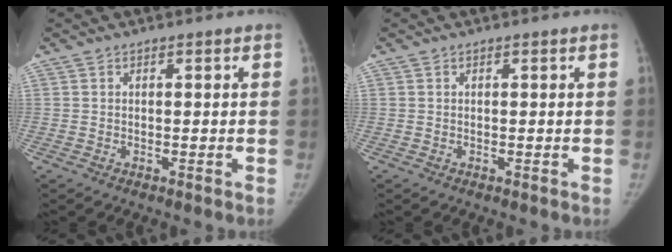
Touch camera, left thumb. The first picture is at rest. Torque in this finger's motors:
{"motor_torque": [0.12, 0.06, 0.20, -0.01, 0.03]}